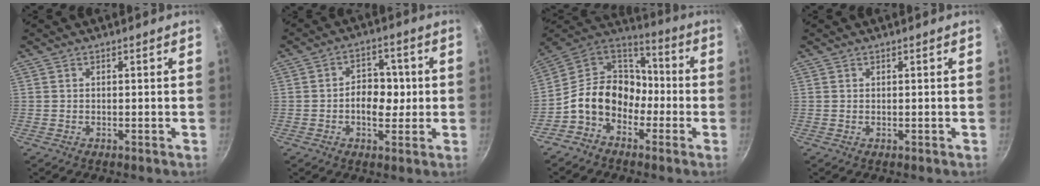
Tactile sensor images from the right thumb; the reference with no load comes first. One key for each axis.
{"total": 7.5, "fx": -0.5, "fy": 5.2, "fz": 5.4, "tx": -0.049, "ty": 0.014, "tz": -0.013}
{"total": 14.1, "fx": -4.7, "fy": 10.9, "fz": 7.6, "tx": -0.110, "ty": 0.077, "tz": -0.101}
{"total": 0.0}